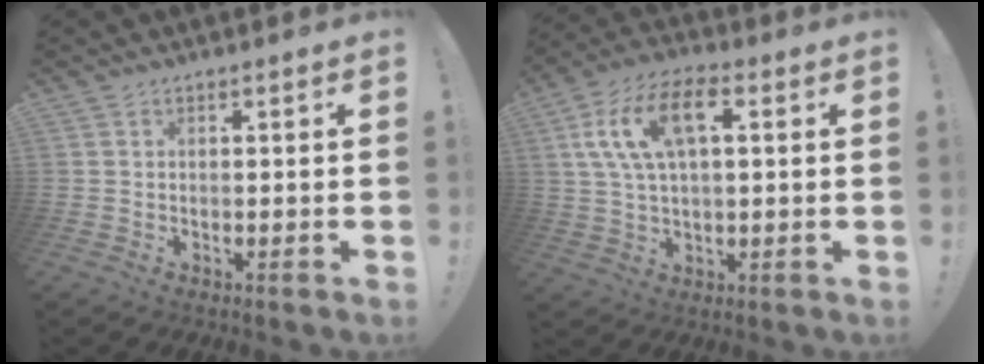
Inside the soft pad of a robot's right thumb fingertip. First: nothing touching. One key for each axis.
{"total": 13.9, "fx": 4.4, "fy": 7.1, "fz": 11.1, "tx": -0.207, "ty": 0.008, "tz": 0.081}